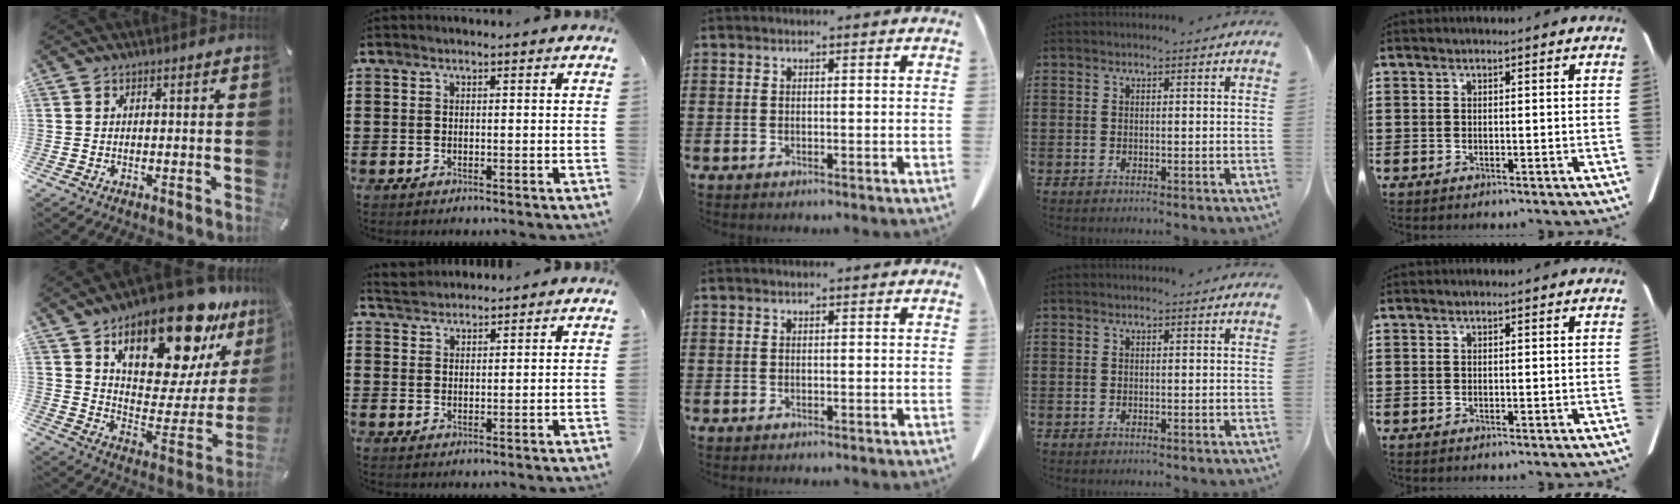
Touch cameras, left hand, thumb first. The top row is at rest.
{"thumb": {"total": 25.1, "force": [17.8, 10.2, 14.5], "torque": [-0.208, -0.128, 0.297]}, "index": {"total": 2.7, "force": [2.6, 0.4, -0.1], "torque": [-0.007, -0.001, 0.052]}}